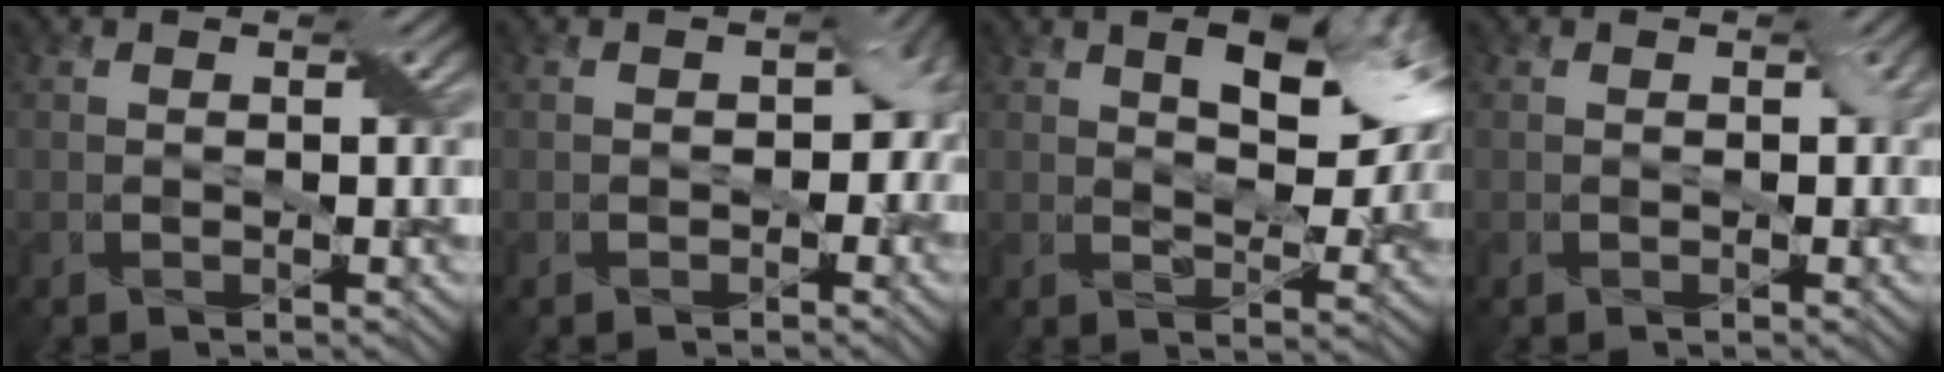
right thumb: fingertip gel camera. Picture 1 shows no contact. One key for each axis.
{"total": 4.3, "fx": -0.6, "fy": 3.3, "fz": 2.7, "tx": -0.024, "ty": -0.015, "tz": -0.006}
{"total": 9.3, "fx": 4.1, "fy": 3.9, "fz": 7.4, "tx": -0.112, "ty": 0.008, "tz": 0.059}
{"total": 0.8, "fx": -0.1, "fy": 0.6, "fz": 0.5, "tx": -0.005, "ty": -0.004, "tz": -0.004}